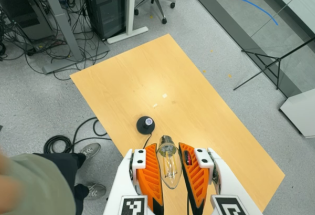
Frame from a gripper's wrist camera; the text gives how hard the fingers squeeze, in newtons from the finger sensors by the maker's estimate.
{"total": 16.6, "left": 16.8, "right": 16.4}